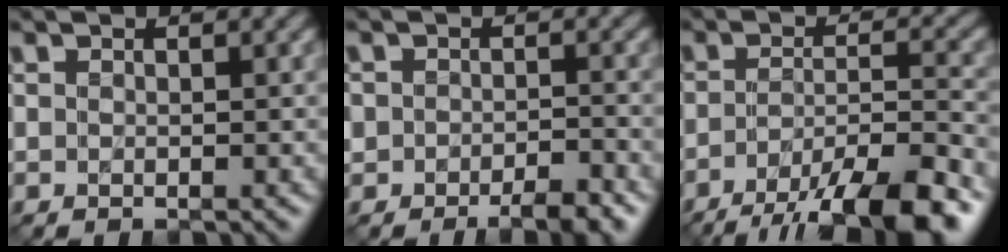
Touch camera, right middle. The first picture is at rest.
{"total": 3.3, "force": [-2.3, 1.5, 1.9], "torque": [-0.016, 0.000, -0.034]}
{"total": 10.1, "force": [-6.8, 2.6, 7.1], "torque": [-0.106, -0.001, -0.110]}